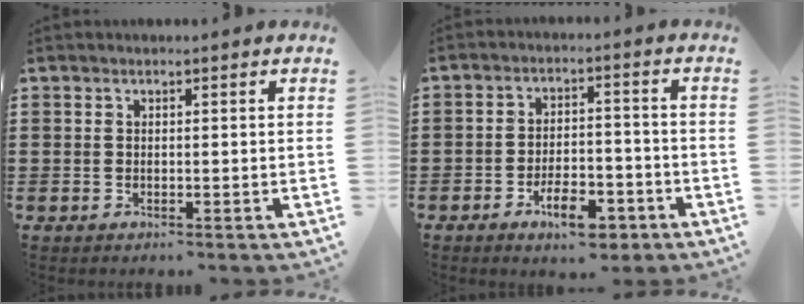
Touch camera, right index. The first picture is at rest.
{"total": 7.3, "force": [-4.4, 3.0, 5.0], "torque": [-0.090, 0.013, -0.079]}